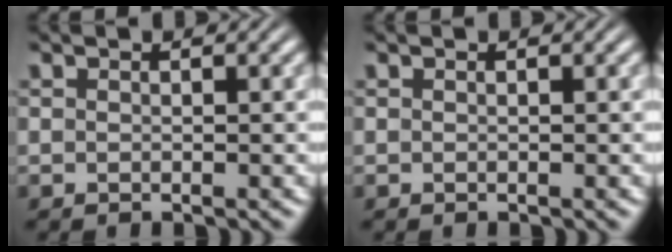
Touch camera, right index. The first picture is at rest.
{"total": 0.0}